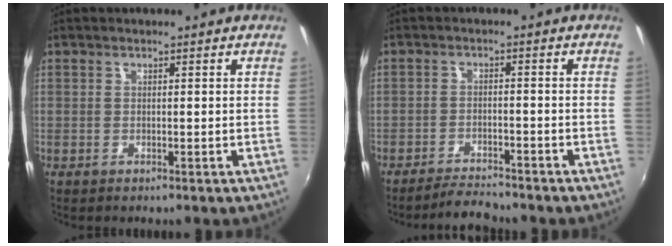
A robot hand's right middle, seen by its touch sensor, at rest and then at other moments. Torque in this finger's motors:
{"motor_torque": [0.26, -0.22, 0.17, 0.07]}